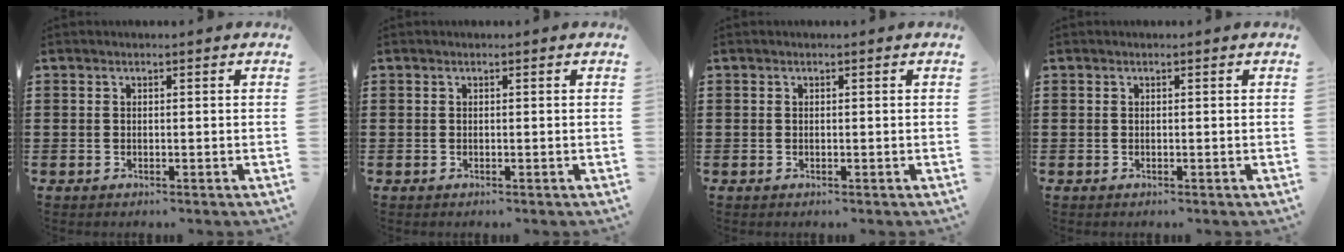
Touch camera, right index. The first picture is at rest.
{"total": 0.0}
{"total": 0.0}
{"total": 0.0}